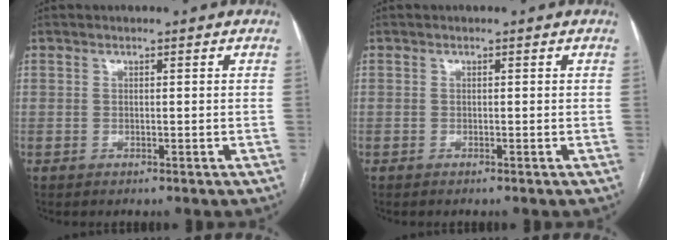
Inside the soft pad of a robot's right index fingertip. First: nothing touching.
{"total": 0.0}